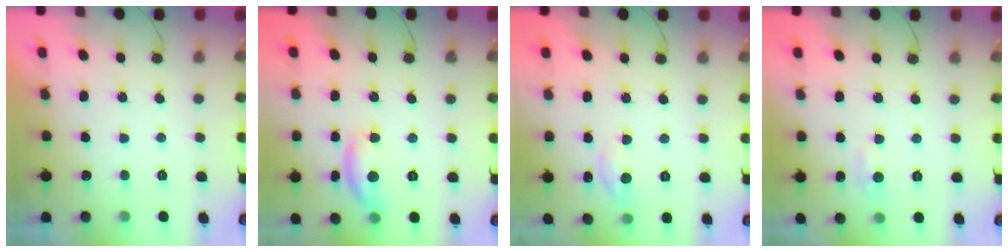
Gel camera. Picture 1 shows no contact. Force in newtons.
{"total": 10.3, "press": 10.3, "slide": 0.6}
{"total": 5.0, "press": 4.9, "slide": 0.7}
{"total": 3.7, "press": 3.6, "slide": 0.6}